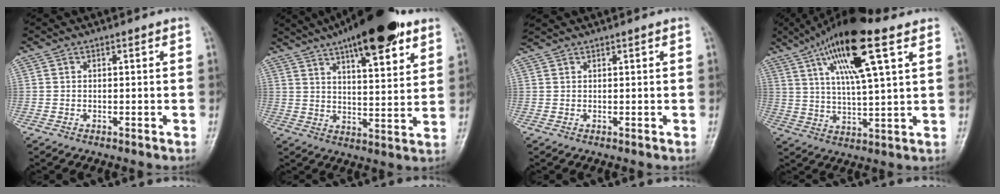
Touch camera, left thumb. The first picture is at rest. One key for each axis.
{"total": 19.5, "fx": 12.1, "fy": 5.9, "fz": 14.1, "tx": -0.196, "ty": -0.037, "tz": 0.188}
{"total": 2.3, "fx": 2.2, "fy": 0.0, "fz": 0.8, "tx": -0.013, "ty": 0.017, "tz": 0.043}
{"total": 17.1, "fx": 8.6, "fy": 3.8, "fz": 14.2, "tx": -0.248, "ty": -0.010, "tz": 0.152}